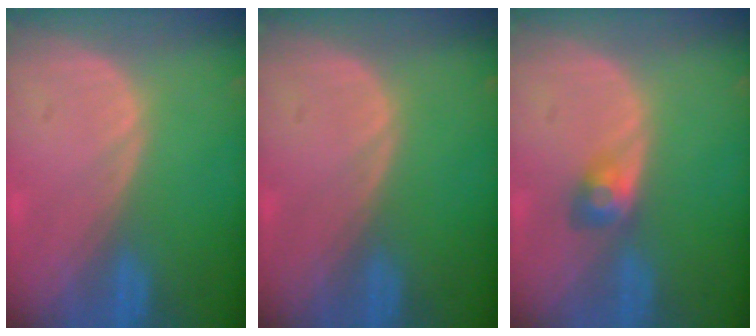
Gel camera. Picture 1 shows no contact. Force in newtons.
{"total": 0.0}
{"total": 3.0, "press": 2.6, "slide": 1.4}